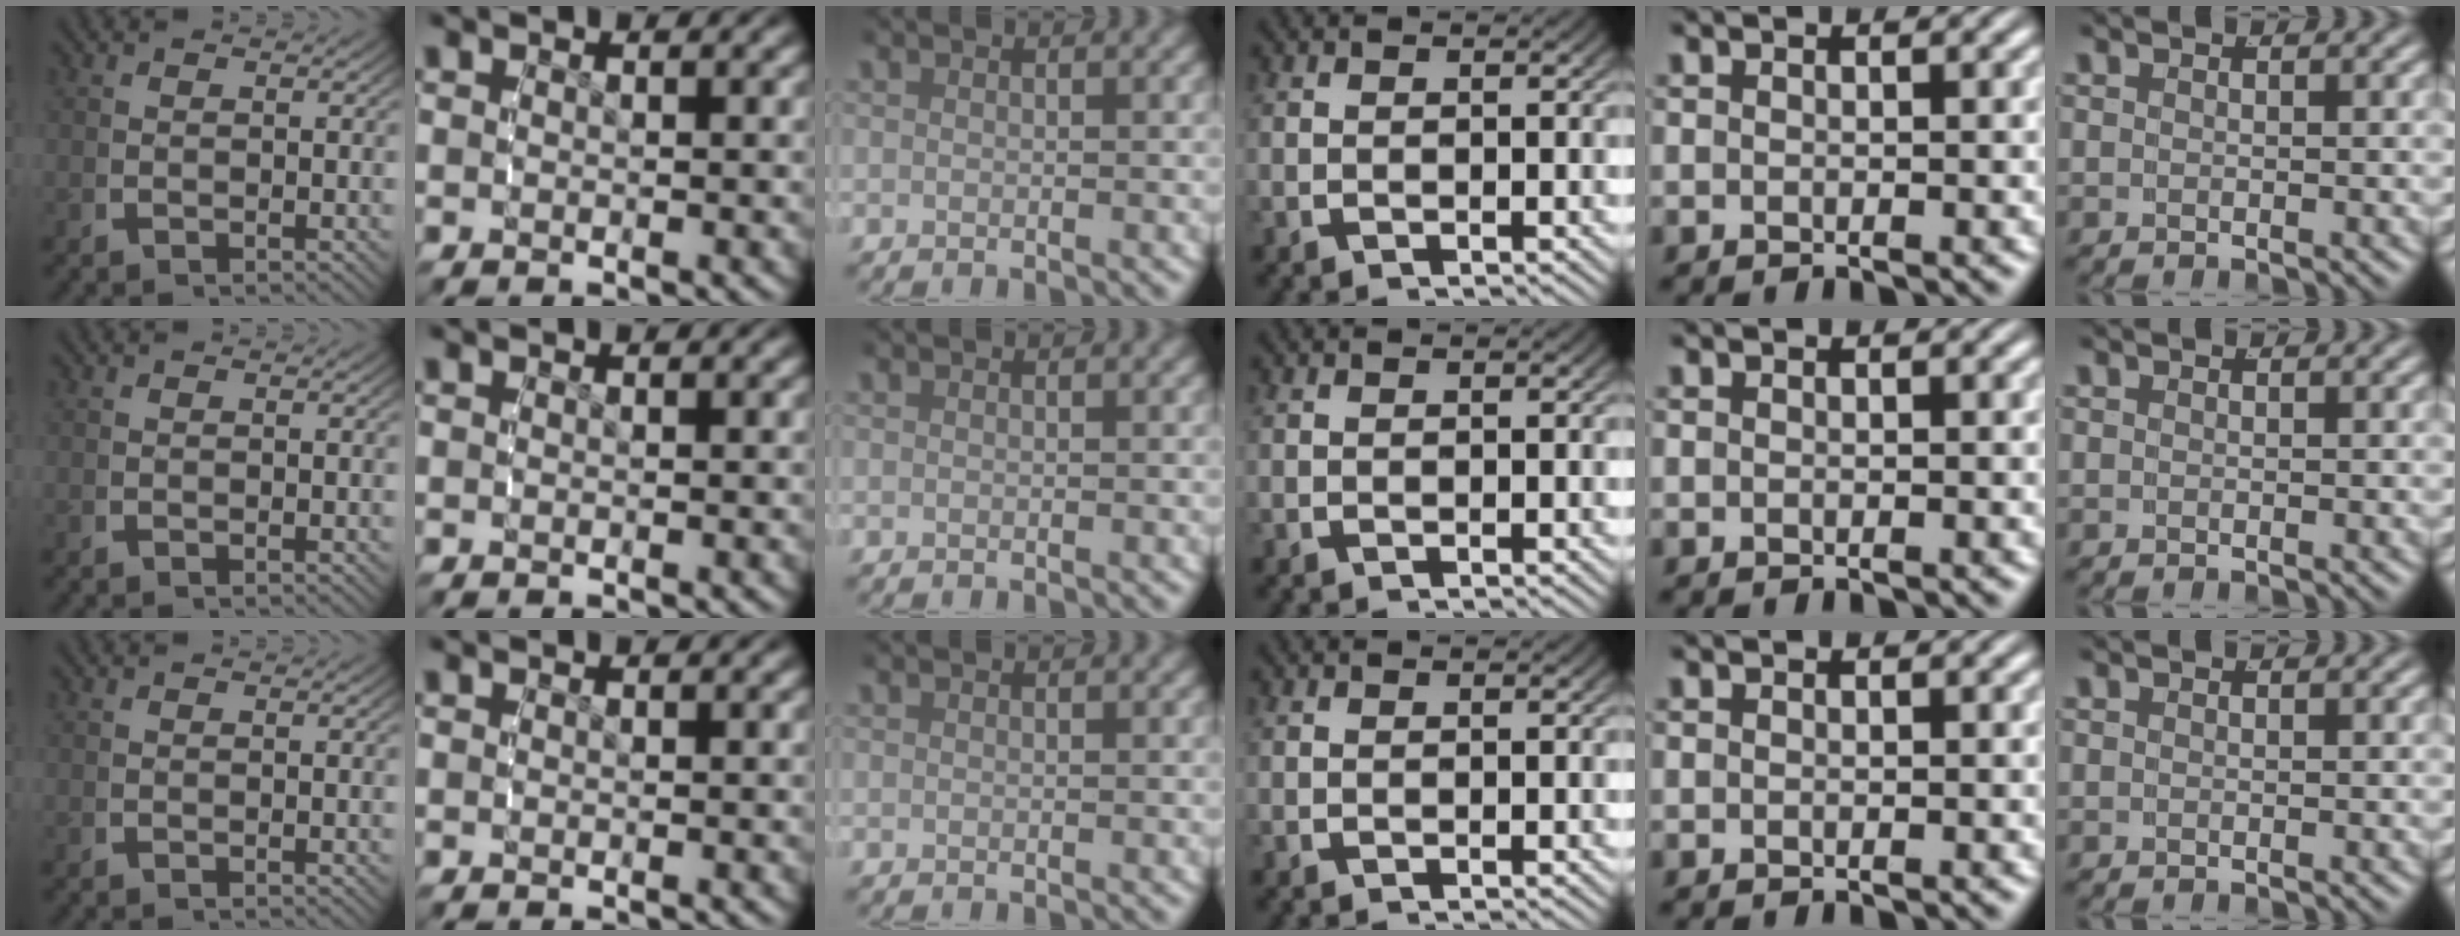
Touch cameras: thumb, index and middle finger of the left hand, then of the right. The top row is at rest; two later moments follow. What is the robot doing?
{"motion": "reach", "object": "bowl"}